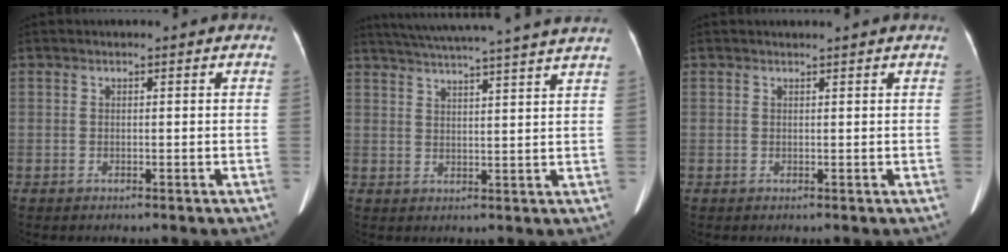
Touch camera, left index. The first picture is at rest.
{"total": 19.9, "force": [18.0, -1.1, 8.6], "torque": [-0.150, -0.009, 0.235]}
{"total": 2.0, "force": [1.9, -0.3, 0.5], "torque": [-0.010, 0.008, 0.027]}